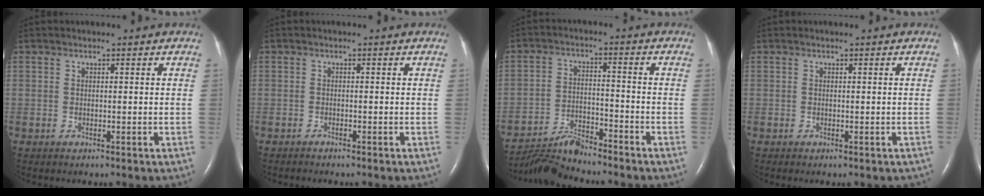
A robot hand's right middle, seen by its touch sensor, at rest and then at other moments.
{"total": 0.6, "force": [-0.5, 0.0, 0.2], "torque": [-0.009, -0.002, -0.010]}
{"total": 6.6, "force": [-6.5, -0.5, 0.4], "torque": [-0.018, -0.008, -0.118]}
{"total": 0.9, "force": [-0.6, 0.5, 0.5], "torque": [-0.005, -0.002, -0.002]}